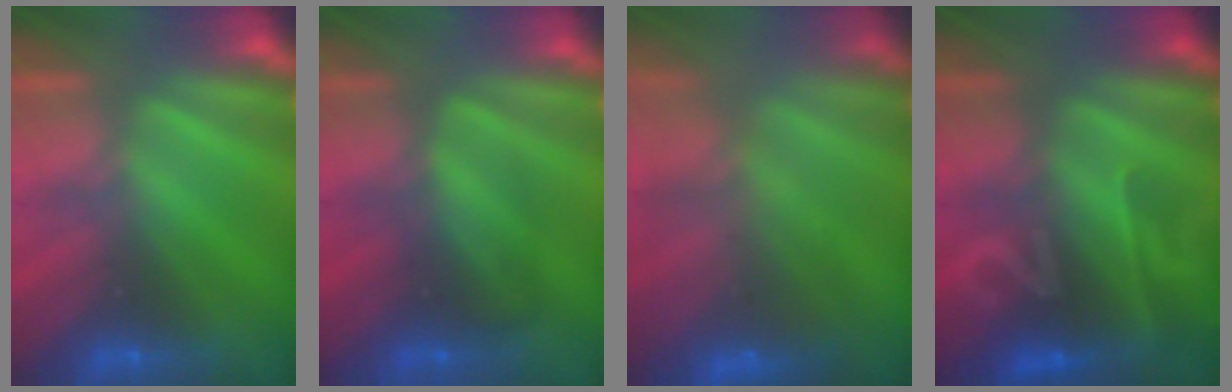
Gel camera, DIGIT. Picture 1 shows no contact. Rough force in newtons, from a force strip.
{"total": 2.4}
{"total": 10.0}
{"total": 2.2}